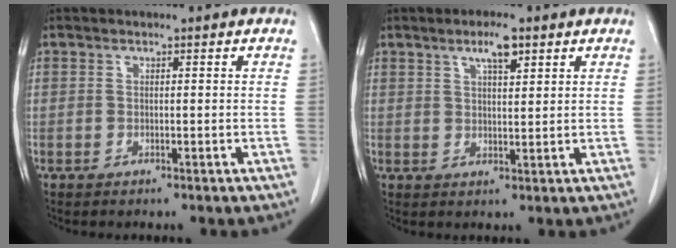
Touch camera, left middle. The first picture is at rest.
{"total": 4.2, "force": [2.5, 0.9, 3.2], "torque": [-0.059, 0.002, 0.043]}